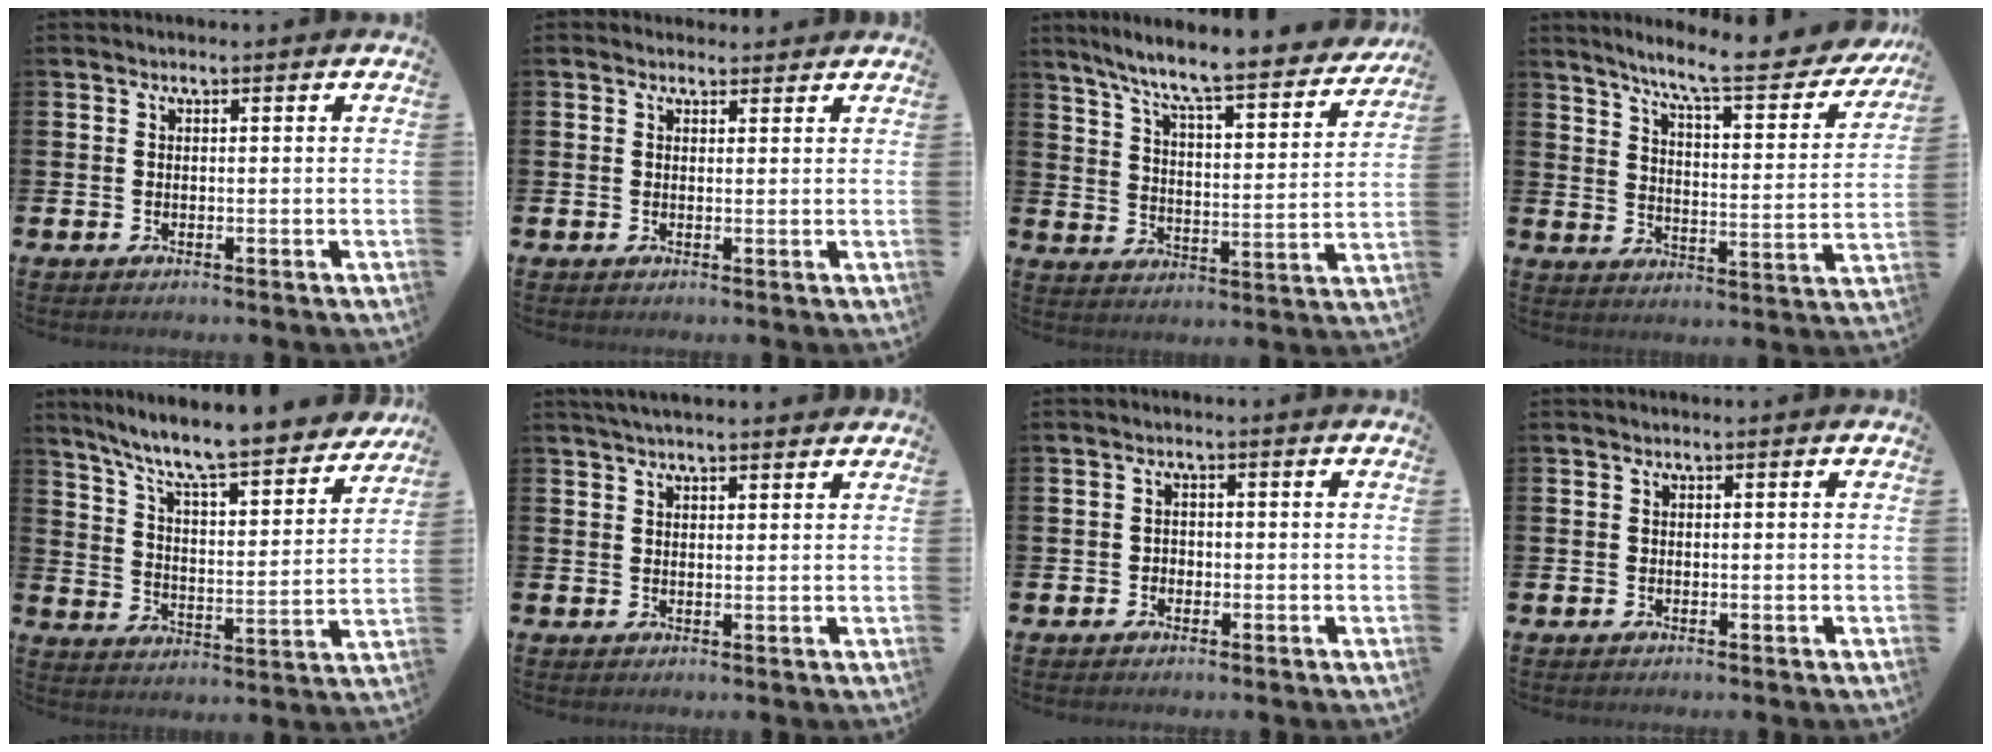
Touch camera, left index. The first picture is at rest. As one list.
[{"total": 1.2, "force": [1.1, 0.5, 0.1], "torque": [0.008, 0.001, 0.018]}, {"total": 8.4, "force": [7.6, 0.4, 3.5], "torque": [-0.097, -0.060, 0.124]}, {"total": 8.9, "force": [7.7, 0.7, 4.4], "torque": [-0.104, -0.054, 0.123]}, {"total": 9.2, "force": [8.3, 0.9, 4.0], "torque": [-0.108, -0.064, 0.136]}, {"total": 2.9, "force": [2.7, 0.3, 0.9], "torque": [-0.021, -0.004, 0.050]}, {"total": 1.2, "force": [-0.5, 1.1, 0.3], "torque": [-0.005, 0.004, -0.013]}, {"total": 0.0}]